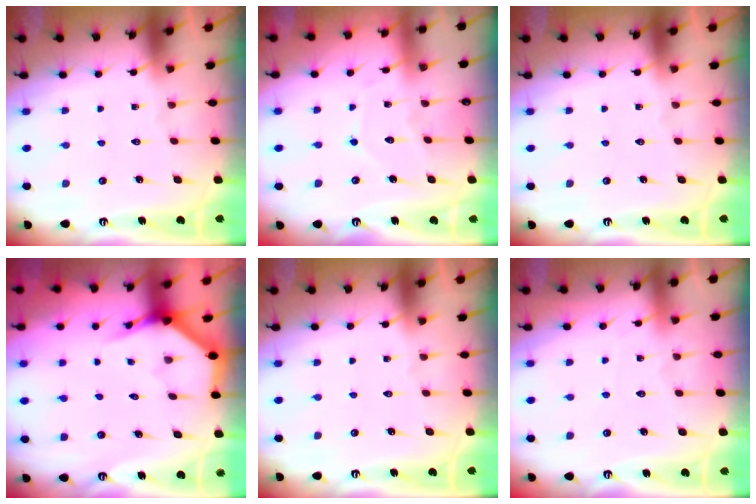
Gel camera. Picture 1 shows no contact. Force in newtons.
{"total": 6.0, "press": 6.0, "slide": 0.8}
{"total": 0.0}
{"total": 4.0, "press": 4.0, "slide": 0.2}
{"total": 0.0}
{"total": 2.9, "press": 2.9, "slide": 0.4}